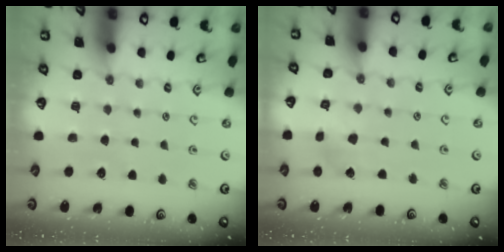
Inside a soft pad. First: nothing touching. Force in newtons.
{"total": 2.8, "press": 2.8, "slide": 0.3}